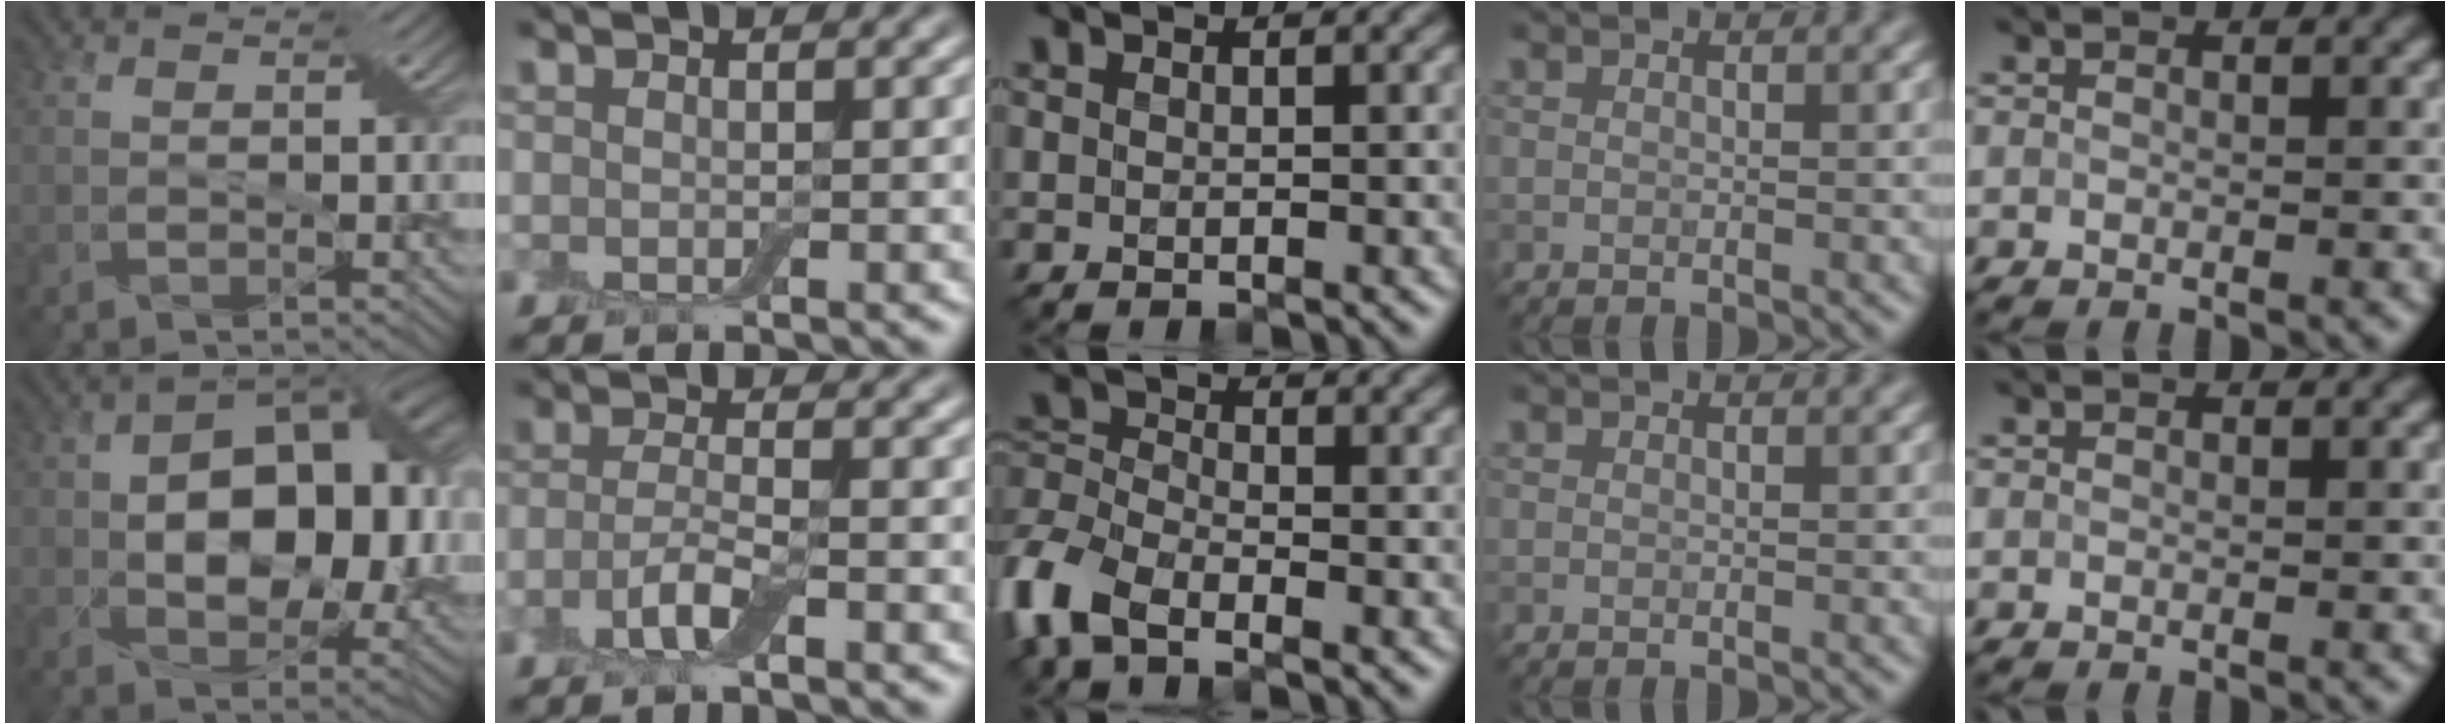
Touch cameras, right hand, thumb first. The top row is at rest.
{"thumb": {"total": 14.9, "force": [0.8, 9.3, 11.7], "torque": [-0.158, 0.009, 0.019]}, "index": {"total": 2.9, "force": [-1.4, 0.7, 2.4], "torque": [-0.053, 0.003, -0.034]}, "middle": {"total": 6.5, "force": [-4.0, 3.1, 4.0], "torque": [-0.097, -0.003, -0.096]}}